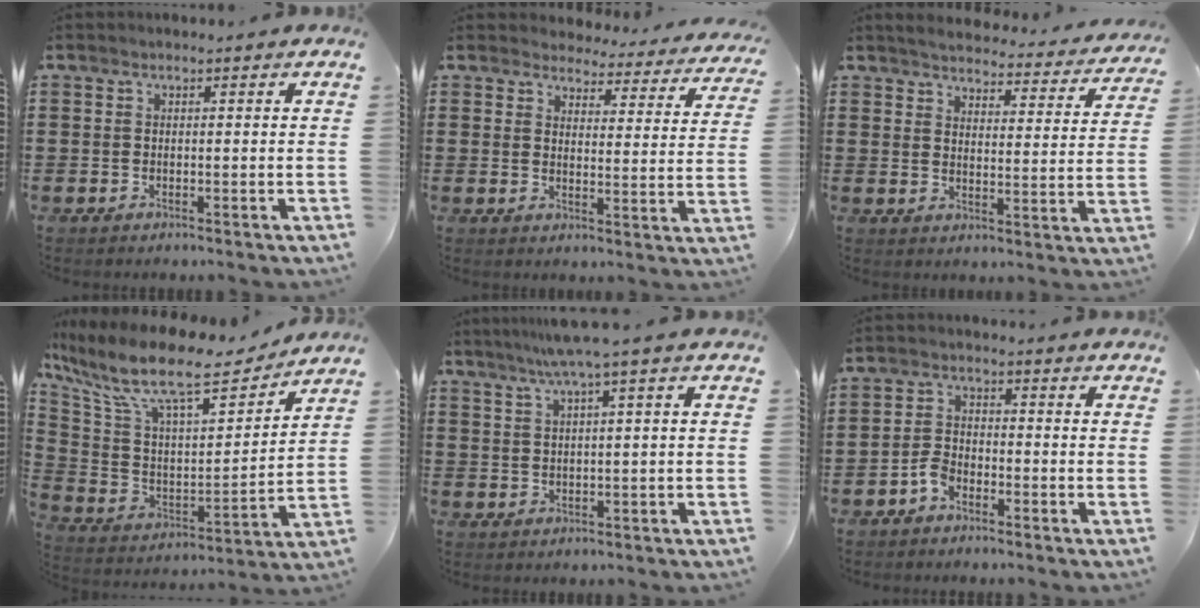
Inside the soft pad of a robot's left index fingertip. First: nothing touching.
{"total": 4.0, "force": [3.9, 0.5, 0.4], "torque": [-0.023, -0.034, 0.064]}
{"total": 3.5, "force": [3.5, 0.0, 0.7], "torque": [-0.033, -0.029, 0.055]}
{"total": 13.0, "force": [9.7, 2.8, 8.2], "torque": [-0.202, -0.060, 0.164]}
{"total": 4.5, "force": [2.4, -0.7, 3.8], "torque": [-0.075, -0.003, 0.040]}
{"total": 3.0, "force": [-2.3, 1.4, 1.3], "torque": [-0.036, 0.005, -0.049]}